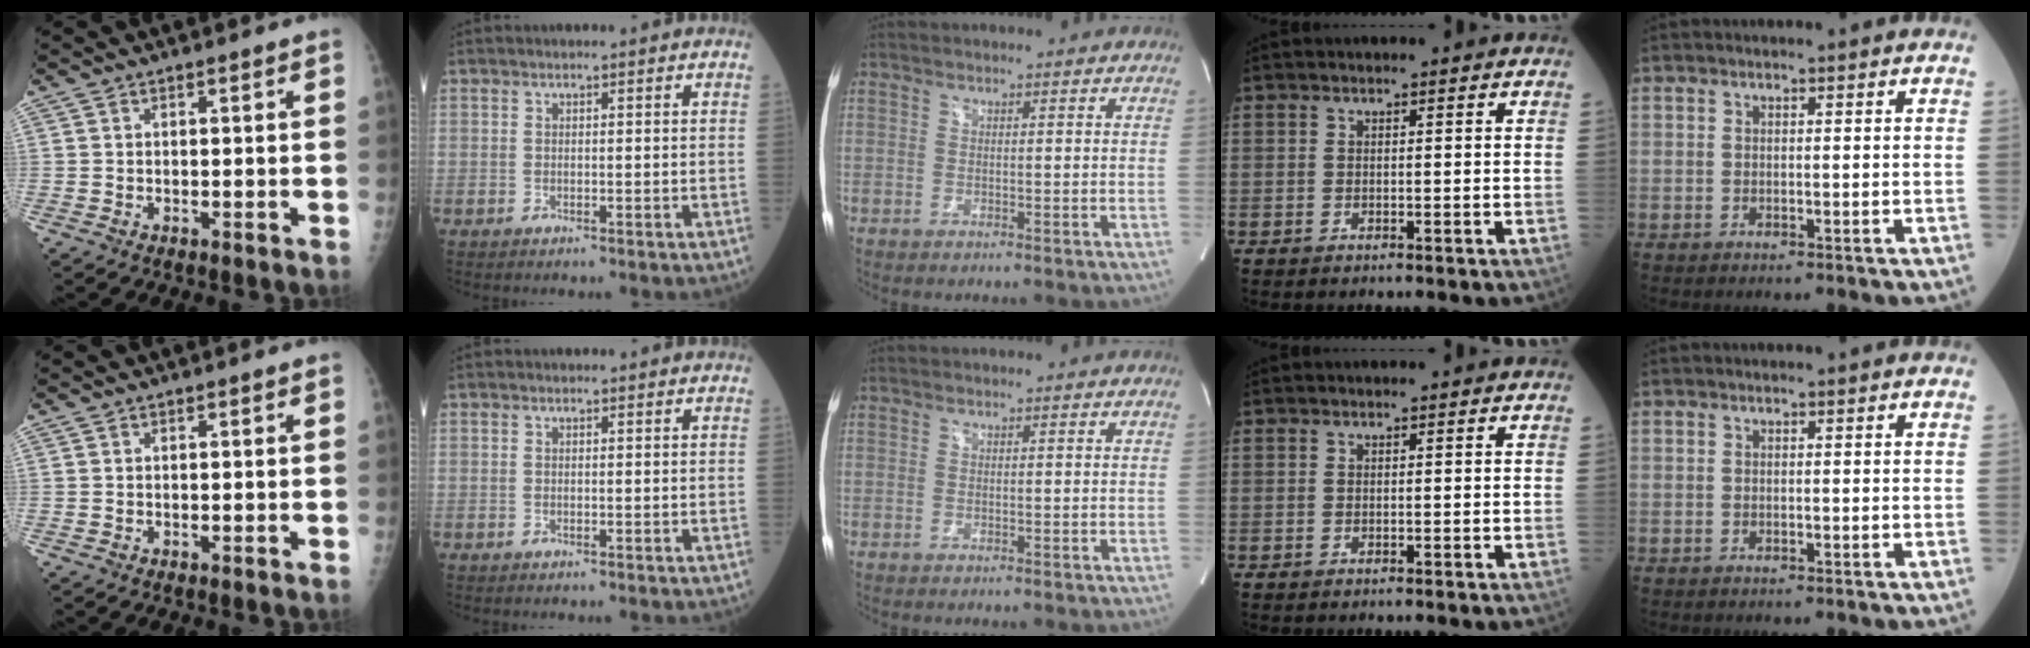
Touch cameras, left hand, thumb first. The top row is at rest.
{}